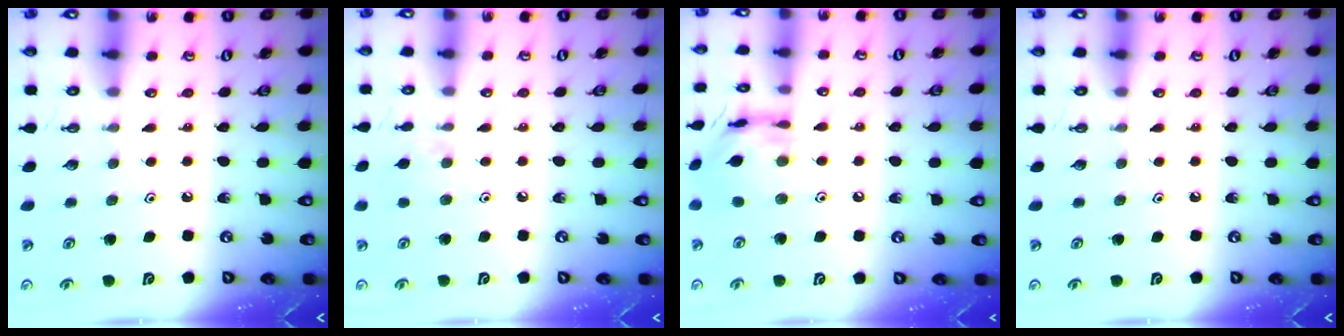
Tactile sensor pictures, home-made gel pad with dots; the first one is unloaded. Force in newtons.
{"total": 4.3, "press": 4.3, "slide": 0.7}
{"total": 12.8, "press": 12.7, "slide": 1.0}
{"total": 0.0}